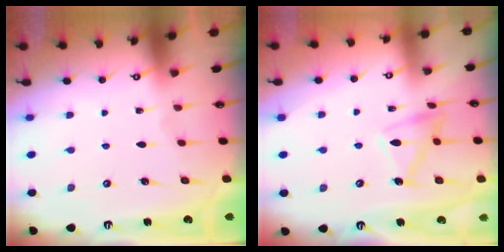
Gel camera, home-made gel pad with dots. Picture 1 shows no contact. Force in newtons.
{"total": 11.9, "press": 11.9, "slide": 0.7}